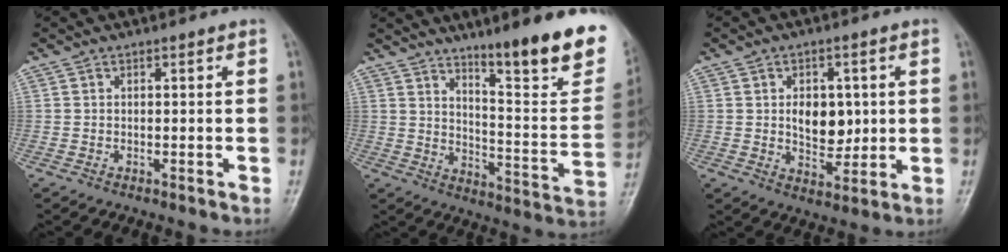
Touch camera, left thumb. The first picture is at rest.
{"total": 20.7, "force": [13.6, 3.6, 15.2], "torque": [-0.175, -0.086, 0.204]}
{"total": 8.2, "force": [1.0, 5.5, 5.9], "torque": [-0.055, -0.009, 0.025]}